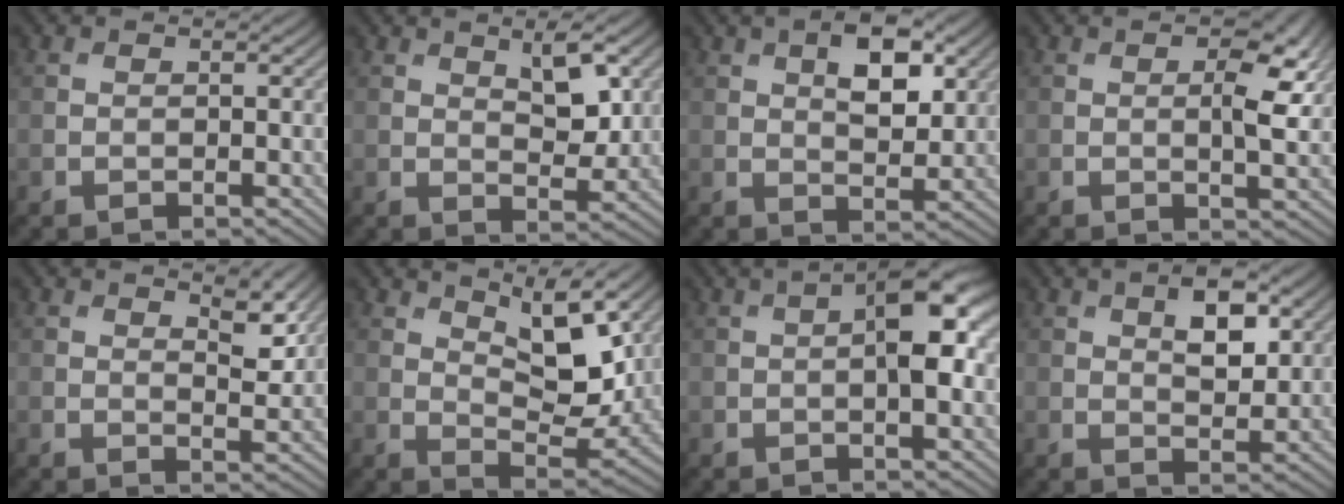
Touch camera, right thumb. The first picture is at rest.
{"total": 5.1, "force": [2.3, 2.1, 4.1], "torque": [-0.065, -0.009, 0.038]}
{"total": 7.2, "force": [2.8, 3.4, 5.6], "torque": [-0.091, 0.004, 0.042]}
{"total": 5.0, "force": [1.2, 1.8, 4.5], "torque": [-0.073, -0.002, 0.023]}
{"total": 3.8, "force": [2.4, 1.2, 2.7], "torque": [-0.051, -0.009, 0.039]}
{"total": 9.5, "force": [4.9, 3.4, 7.4], "torque": [-0.129, -0.007, 0.079]}
{"total": 7.8, "force": [0.8, 2.8, 7.3], "torque": [-0.114, 0.010, 0.010]}
{"total": 6.1, "force": [2.4, 2.8, 4.8], "torque": [-0.078, 0.000, 0.038]}